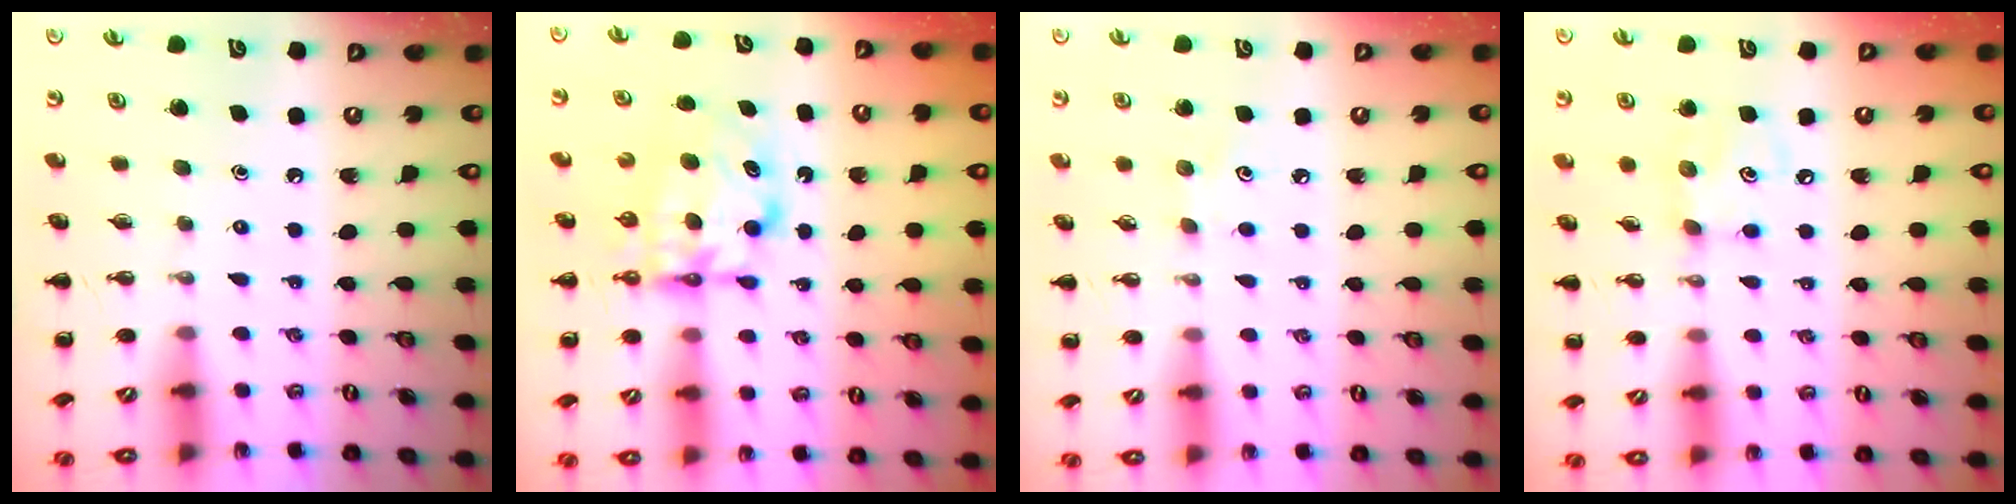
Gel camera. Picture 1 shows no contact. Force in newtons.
{"total": 6.7, "press": 6.6, "slide": 0.6}
{"total": 3.9, "press": 3.8, "slide": 0.9}
{"total": 4.9, "press": 4.9, "slide": 0.5}